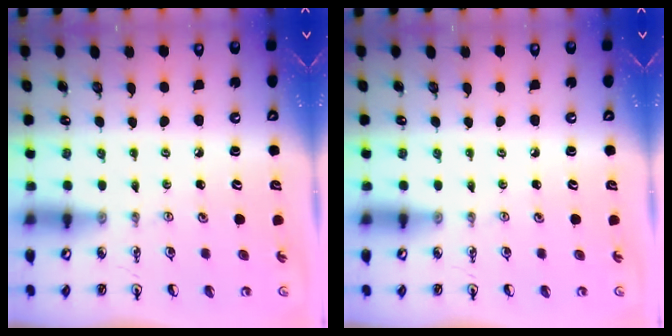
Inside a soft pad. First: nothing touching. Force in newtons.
{"total": 0.0}